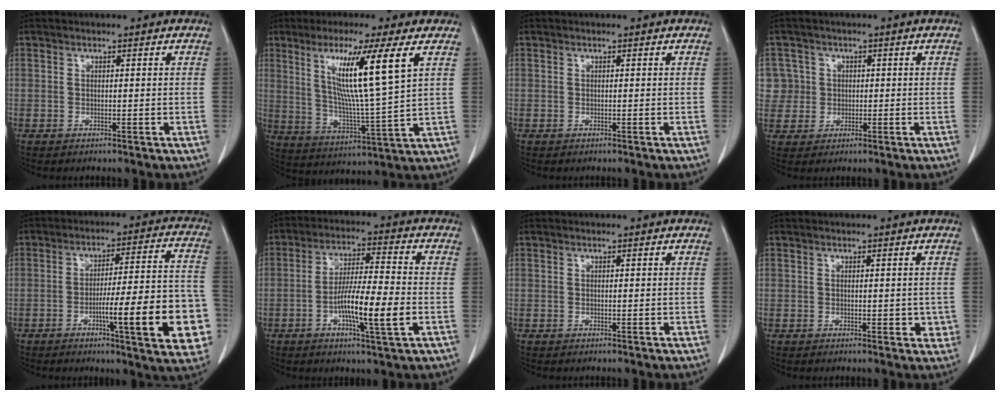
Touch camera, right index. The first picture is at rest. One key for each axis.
{"total": 13.6, "fx": 5.4, "fy": -1.1, "fz": 12.5, "tx": -0.222, "ty": -0.013, "tz": 0.098}
{"total": 0.0}
{"total": 5.7, "fx": 1.1, "fy": 5.6, "fz": 0.0, "tx": 0.007, "ty": 0.020, "tz": 0.025}
{"total": 18.2, "fx": -5.5, "fy": 2.3, "fz": 17.2, "tx": -0.167, "ty": 0.020, "tz": -0.065}
{"total": 10.9, "fx": -3.1, "fy": 0.7, "fz": 10.4, "tx": -0.186, "ty": -0.006, "tz": -0.058}
{"total": 0.6, "fx": 0.0, "fy": 0.2, "fz": 0.6, "tx": -0.008, "ty": -0.002, "tz": 0.003}
{"total": 2.6, "fx": 0.0, "fy": 1.4, "fz": 2.2, "tx": -0.016, "ty": -0.003, "tz": 0.003}